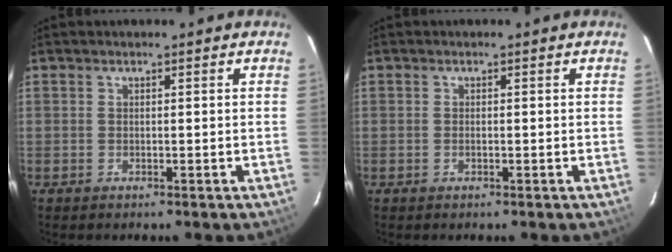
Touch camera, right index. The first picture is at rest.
{"total": 0.6, "force": [-0.2, 0.2, 0.5], "torque": [-0.011, 0.000, -0.004]}